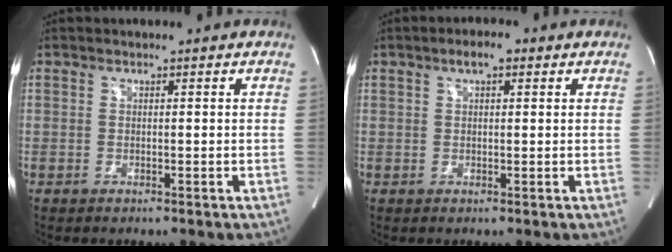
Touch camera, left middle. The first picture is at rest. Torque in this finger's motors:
{"motor_torque": [0.01, 0.00, -0.01, 0.03]}